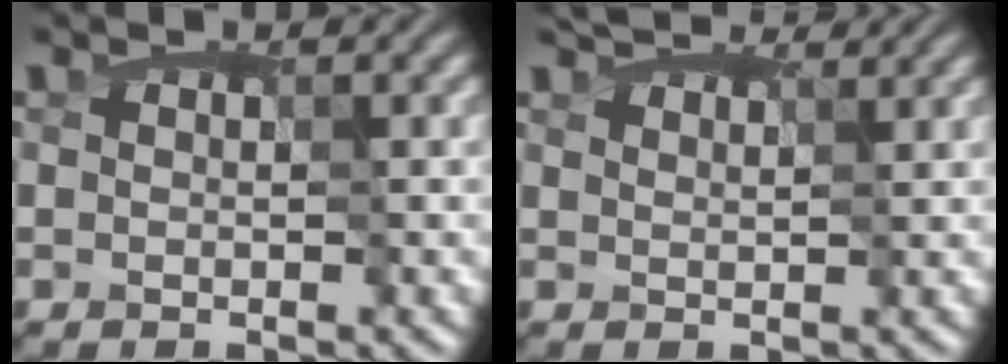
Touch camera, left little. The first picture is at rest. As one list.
[{"total": 4.2, "force": [3.7, 1.2, 1.6], "torque": [-0.045, 0.007, 0.052]}]